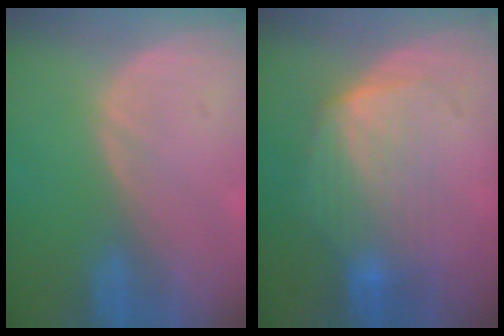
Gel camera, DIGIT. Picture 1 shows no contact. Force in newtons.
{"total": 6.9, "press": 6.9, "slide": 0.6}